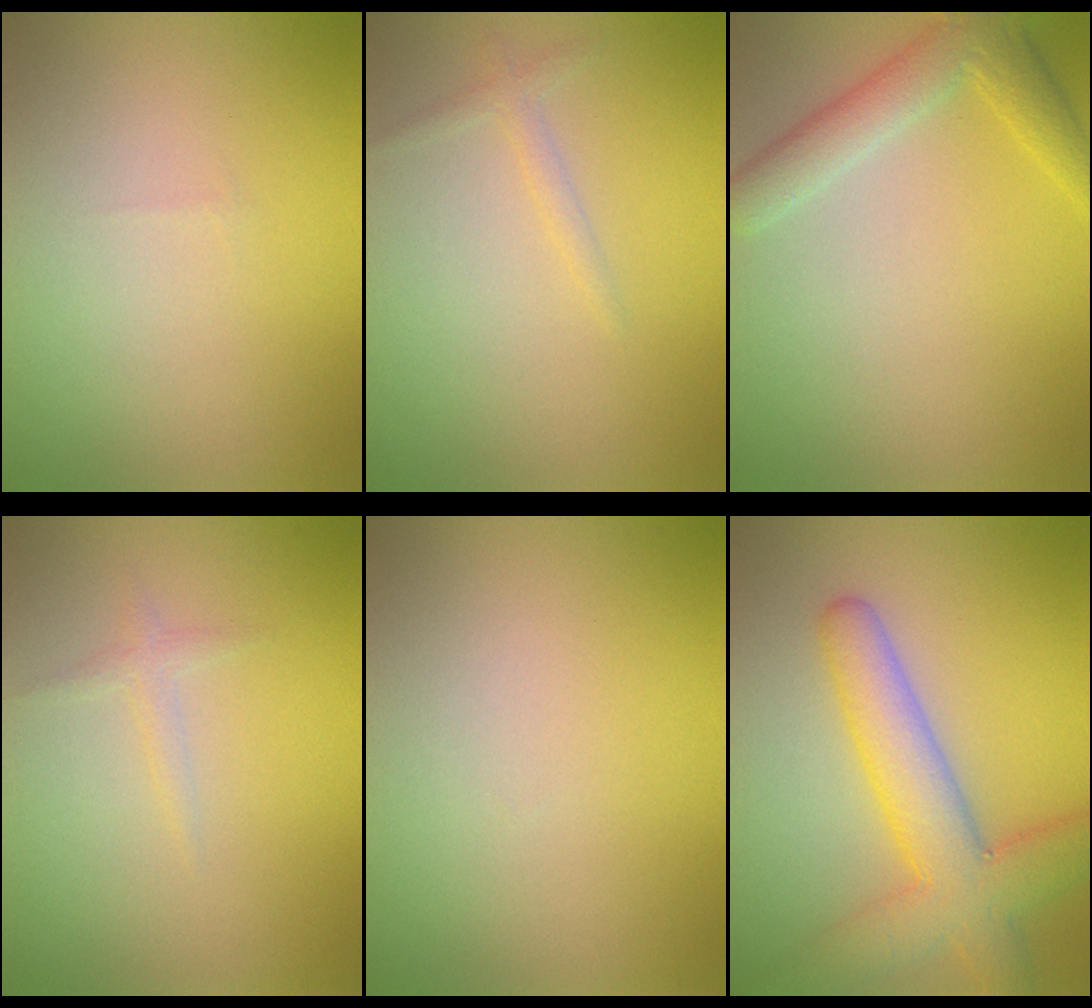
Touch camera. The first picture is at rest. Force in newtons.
{"total": 1.1, "press": 1.1, "slide": 0.1}
{"total": 4.1, "press": 4.1, "slide": 0.3}
{"total": 1.0, "press": 1.0, "slide": 0.1}
{"total": 0.0}
{"total": 6.8, "press": 6.8, "slide": 0.4}